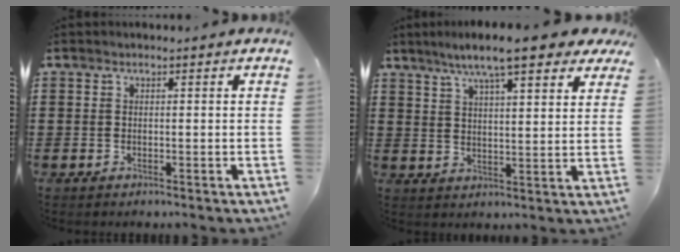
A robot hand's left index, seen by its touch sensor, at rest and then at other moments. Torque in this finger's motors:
{"motor_torque": [2.14, 0.00, 1.05, 0.21]}